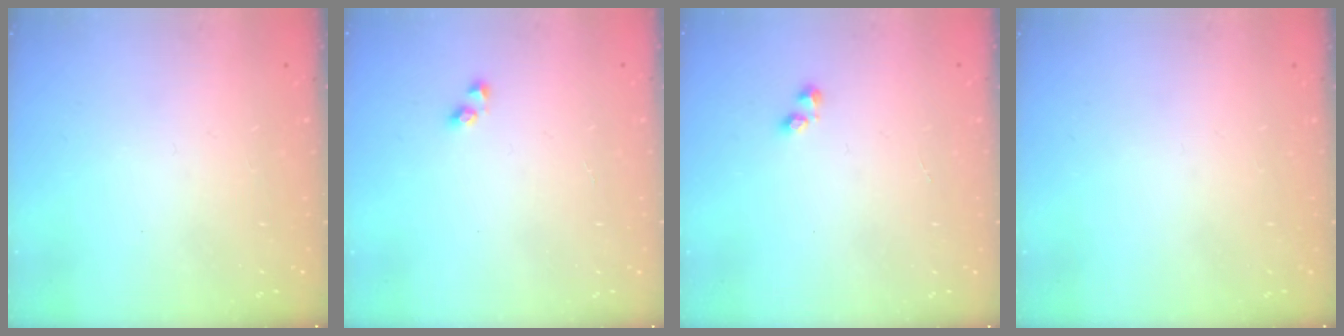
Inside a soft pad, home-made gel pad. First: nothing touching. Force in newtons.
{"total": 2.6, "press": 2.6, "slide": 0.3}
{"total": 1.4, "press": 1.4, "slide": 0.5}
{"total": 0.0}